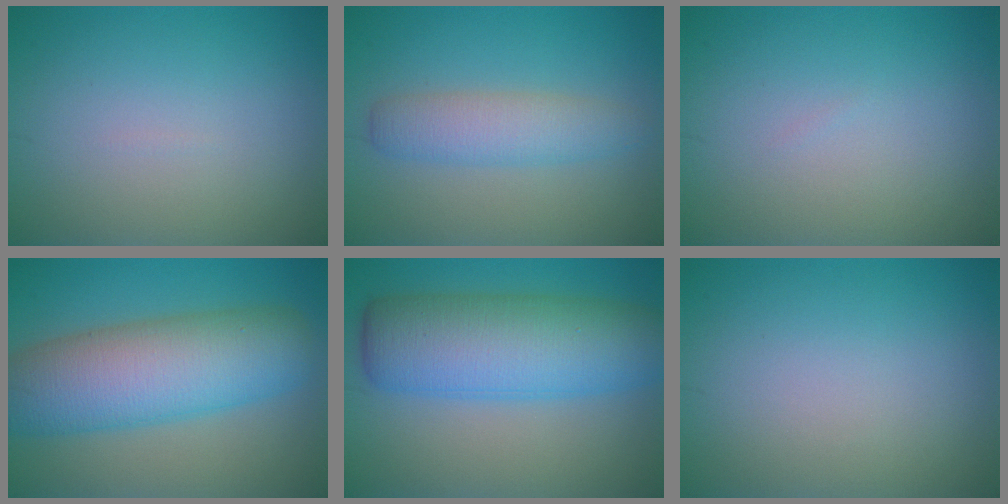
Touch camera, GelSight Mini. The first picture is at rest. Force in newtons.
{"total": 3.6, "press": 3.6, "slide": 0.2}
{"total": 0.0}
{"total": 10.5, "press": 10.5, "slide": 0.3}
{"total": 10.1, "press": 10.1, "slide": 0.2}
{"total": 0.0}